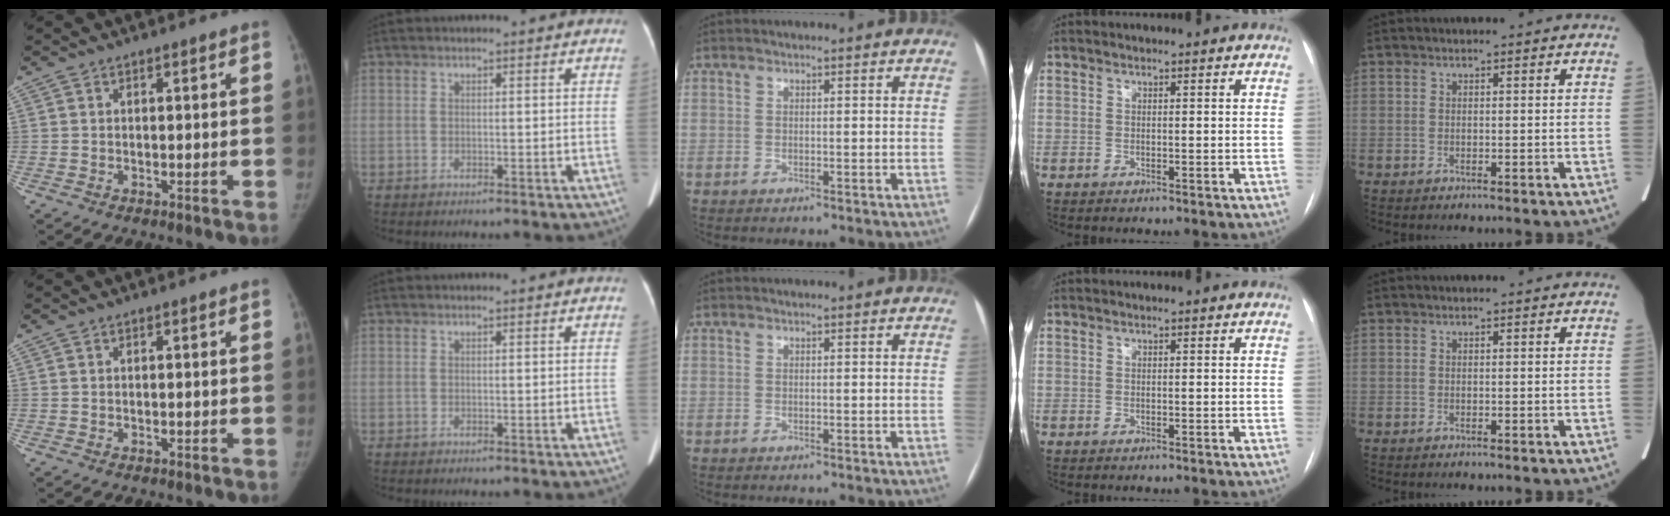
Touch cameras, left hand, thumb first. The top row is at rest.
{}